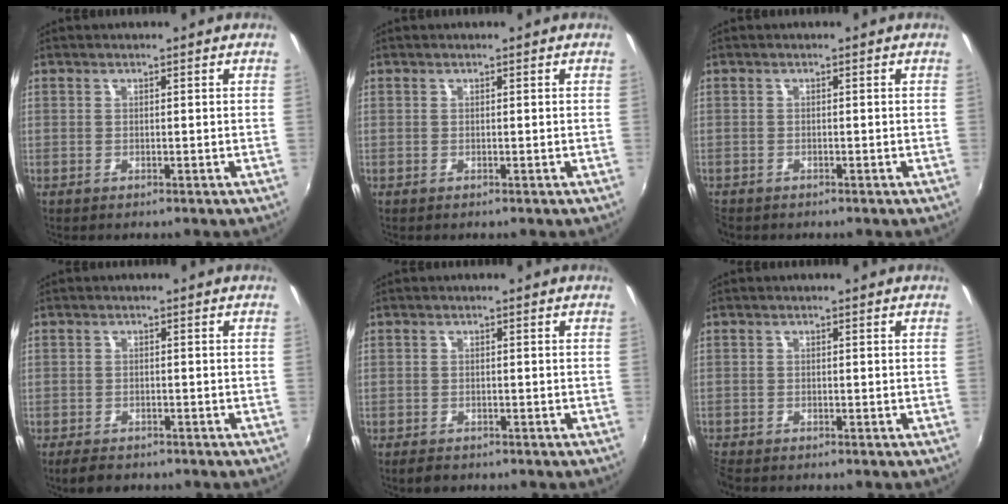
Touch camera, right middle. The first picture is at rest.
{"total": 0.0}
{"total": 1.3, "force": [-1.1, 0.6, 0.1], "torque": [-0.008, -0.003, -0.022]}
{"total": 3.9, "force": [-3.0, 2.0, 1.6], "torque": [-0.040, -0.009, -0.052]}
{"total": 2.3, "force": [-1.8, 1.4, 0.7], "torque": [-0.019, -0.005, -0.030]}
{"total": 2.1, "force": [-2.0, 0.4, 0.5], "torque": [-0.018, -0.013, -0.043]}